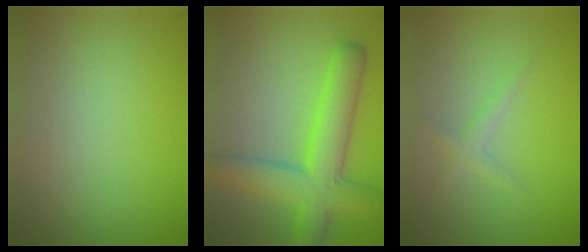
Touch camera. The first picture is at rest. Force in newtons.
{"total": 7.3, "press": 7.2, "slide": 0.3}
{"total": 1.4, "press": 1.4, "slide": 0.1}